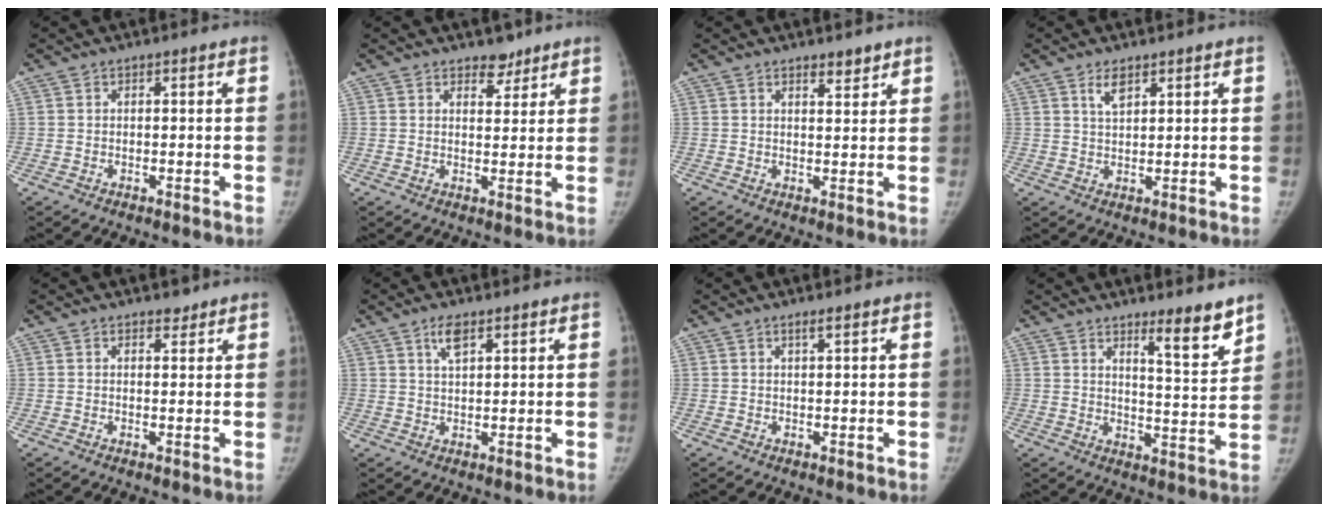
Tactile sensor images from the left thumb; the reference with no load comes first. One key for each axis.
{"total": 3.3, "fx": 2.6, "fy": 1.8, "fz": 0.9, "tx": 0.007, "ty": -0.017, "tz": 0.038}
{"total": 2.4, "fx": 1.9, "fy": 0.9, "fz": 1.0, "tx": -0.005, "ty": -0.014, "tz": 0.029}
{"total": 3.1, "fx": 2.0, "fy": 1.3, "fz": 2.0, "tx": -0.032, "ty": -0.010, "tz": 0.040}
{"total": 1.3, "fx": 1.1, "fy": 0.7, "fz": 0.2, "tx": 0.006, "ty": -0.008, "tz": 0.013}
{"total": 3.3, "fx": 2.0, "fy": 1.2, "fz": 2.4, "tx": -0.042, "ty": -0.006, "tz": 0.041}
{"total": 0.8, "fx": 0.6, "fy": -0.1, "fz": 0.6, "tx": -0.010, "ty": -0.002, "tz": 0.011}
{"total": 8.1, "fx": 6.1, "fy": 1.0, "fz": 5.2, "tx": -0.066, "ty": -0.057, "tz": 0.094}